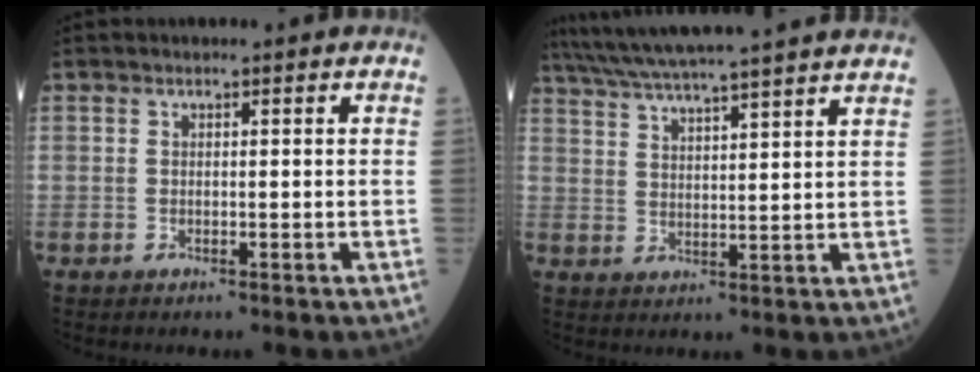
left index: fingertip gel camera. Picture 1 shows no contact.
{"total": 20.2, "force": [18.0, -0.8, 9.3], "torque": [-0.167, 0.009, 0.251]}